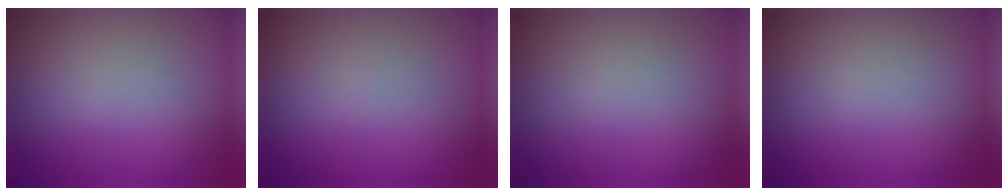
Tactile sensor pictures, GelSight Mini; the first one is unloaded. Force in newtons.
{"total": 0.0}
{"total": 0.0}
{"total": 0.0}